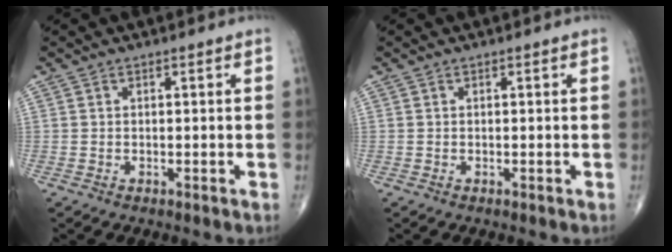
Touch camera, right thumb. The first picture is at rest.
{"total": 0.0}